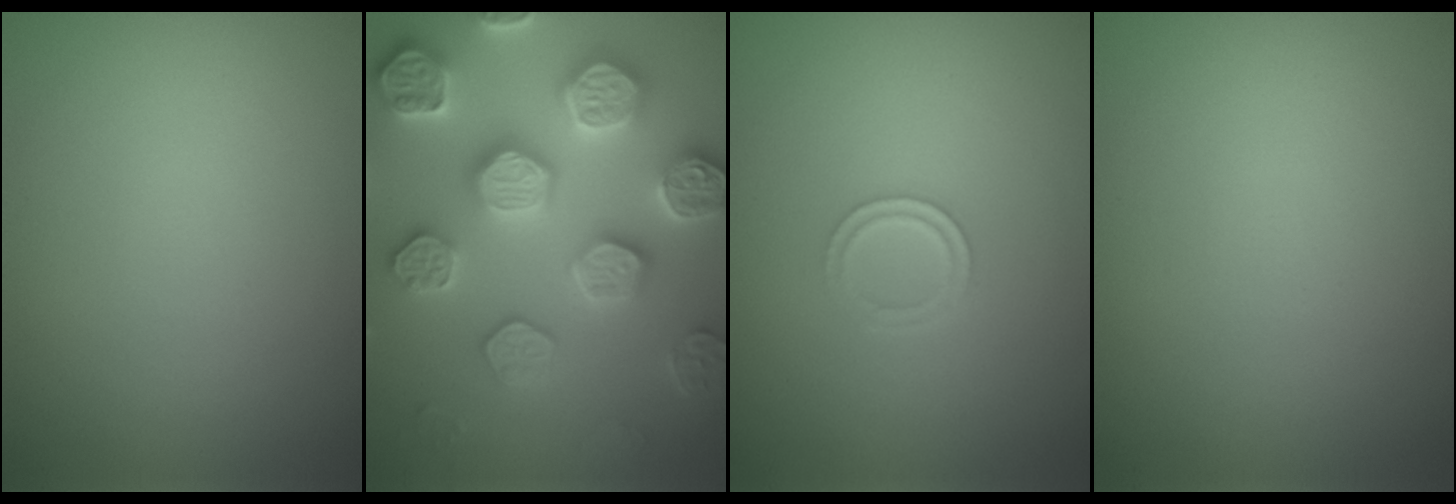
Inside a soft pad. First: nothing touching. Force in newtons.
{"total": 7.9, "press": 7.7, "slide": 1.7}
{"total": 1.4, "press": 1.4, "slide": 0.3}
{"total": 0.0}